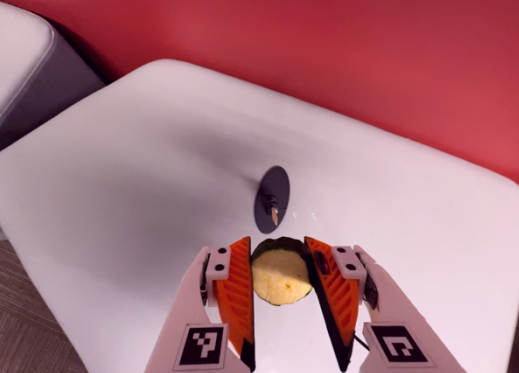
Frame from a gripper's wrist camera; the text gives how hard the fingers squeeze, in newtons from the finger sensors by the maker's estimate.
{"total": 11.6, "left": 12.2, "right": 10.9}